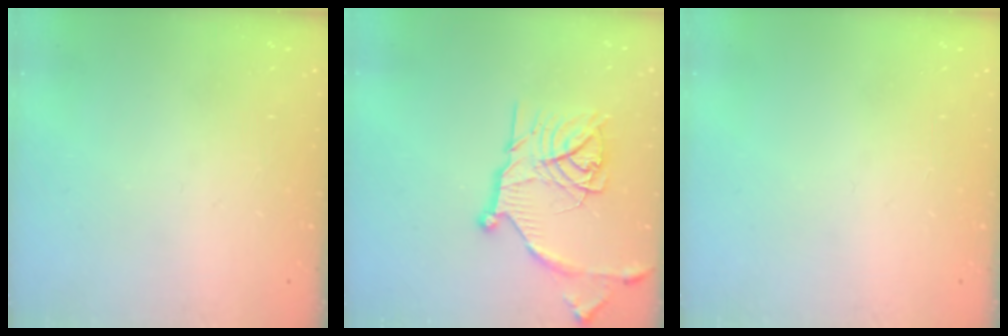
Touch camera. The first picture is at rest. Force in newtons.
{"total": 19.1, "press": 19.0, "slide": 1.7}
{"total": 0.0}